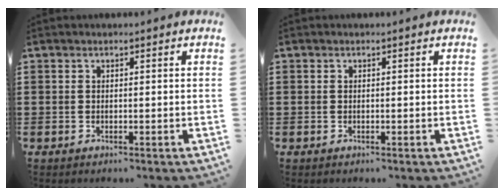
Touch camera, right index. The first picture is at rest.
{"total": 0.0}